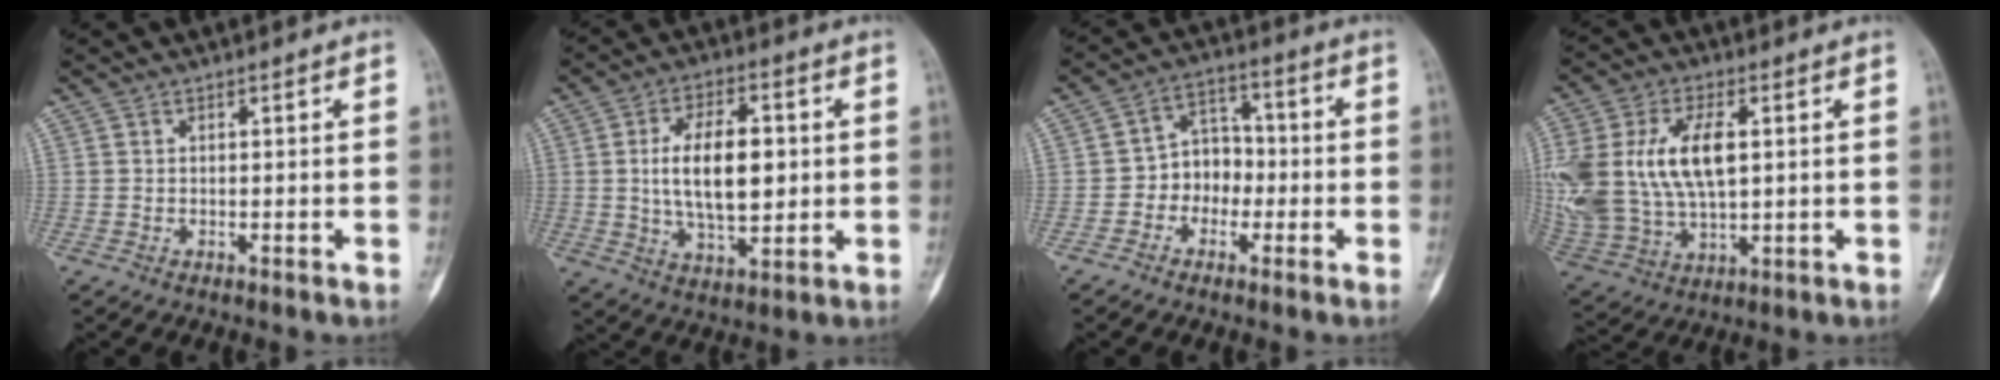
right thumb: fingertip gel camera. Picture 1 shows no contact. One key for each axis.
{"total": 14.0, "fx": 1.1, "fy": 7.2, "fz": 12.0, "tx": -0.184, "ty": -0.001, "tz": 0.023}
{"total": 7.5, "fx": -1.9, "fy": 6.2, "fz": 3.8, "tx": -0.014, "ty": 0.035, "tz": -0.047}
{"total": 21.7, "fx": 3.6, "fy": 12.2, "fz": 17.6, "tx": -0.393, "ty": -0.003, "tz": 0.073}